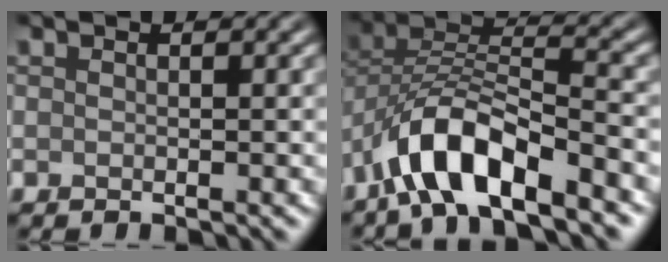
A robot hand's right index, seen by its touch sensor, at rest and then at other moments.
{"total": 8.4, "force": [-5.5, 2.5, 5.9], "torque": [-0.105, 0.013, -0.100]}